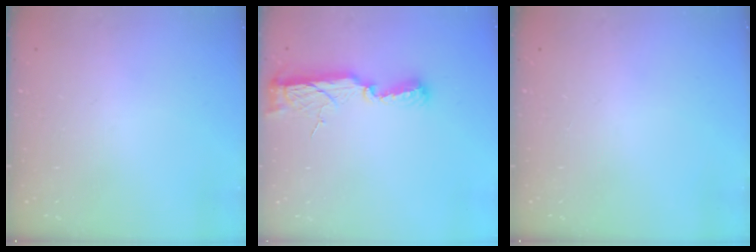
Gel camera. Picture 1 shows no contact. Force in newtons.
{"total": 8.1, "press": 8.1, "slide": 0.7}
{"total": 0.0}